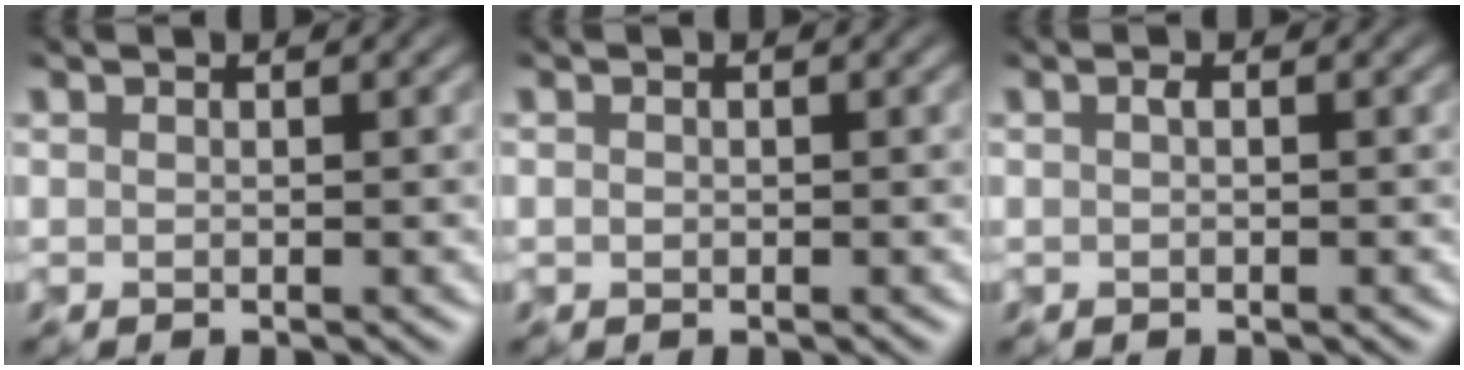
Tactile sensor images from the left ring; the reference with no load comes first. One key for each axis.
{"total": 0.6, "fx": -0.5, "fy": -0.2, "fz": -0.3, "tx": -0.005, "ty": 0.001, "tz": 0.004}
{"total": 0.8, "fx": -0.7, "fy": -0.2, "fz": 0.0, "tx": -0.011, "ty": 0.003, "tz": -0.003}